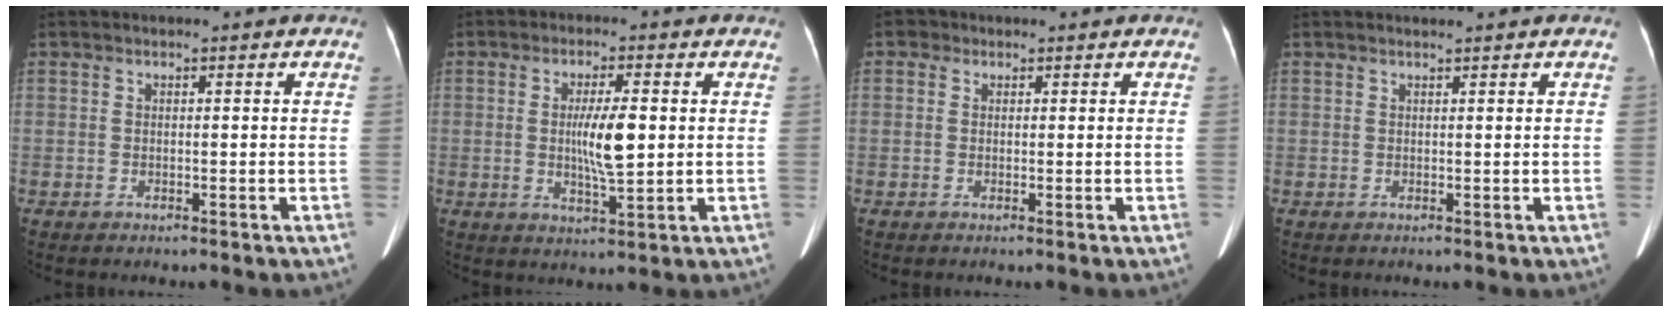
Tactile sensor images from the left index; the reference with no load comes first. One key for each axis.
{"total": 6.5, "fx": 0.4, "fy": 1.0, "fz": 6.4, "tx": -0.120, "ty": -0.003, "tz": 0.007}
{"total": 1.4, "fx": 0.6, "fy": 1.3, "fz": 0.3, "tx": -0.001, "ty": 0.006, "tz": 0.003}
{"total": 0.6, "fx": 0.6, "fy": -0.2, "fz": 0.1, "tx": -0.009, "ty": 0.002, "tz": 0.014}